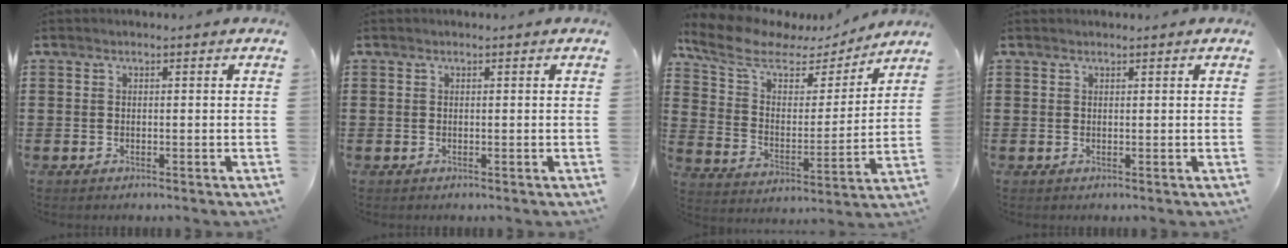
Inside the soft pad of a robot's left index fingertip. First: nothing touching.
{"total": 0.0}
{"total": 8.8, "force": [6.7, 3.7, 4.3], "torque": [-0.118, -0.030, 0.114]}
{"total": 0.0}